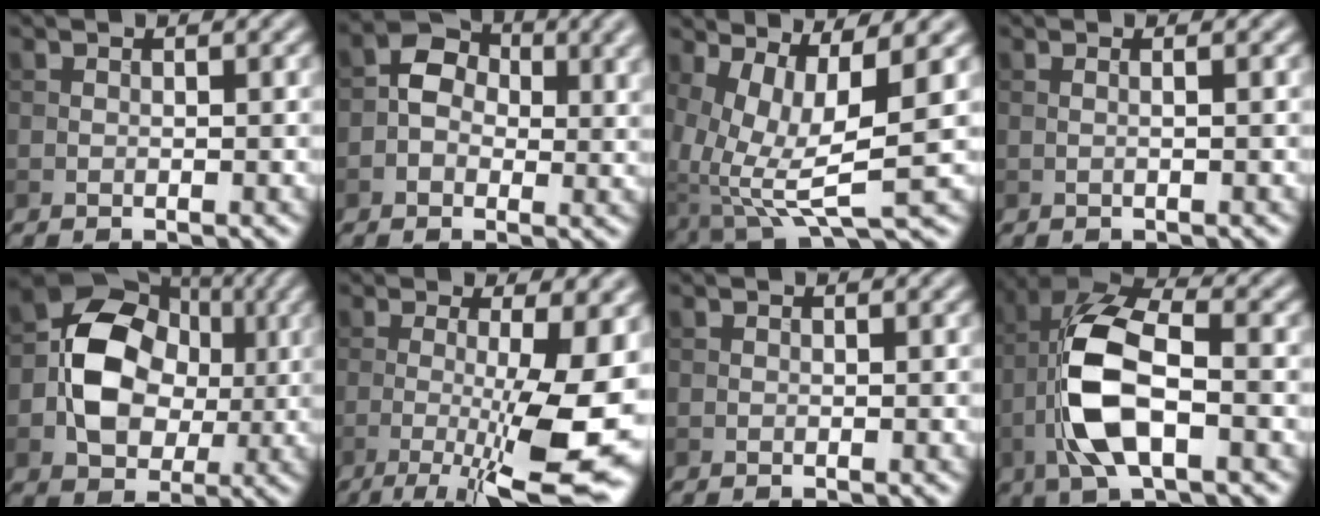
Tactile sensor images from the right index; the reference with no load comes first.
{"total": 4.5, "force": [0.1, 3.3, 3.0], "torque": [-0.038, 0.003, -0.007]}
{"total": 8.8, "force": [0.9, 3.7, 7.9], "torque": [-0.170, -0.025, 0.032]}
{"total": 1.1, "force": [0.2, 0.4, 1.0], "torque": [-0.010, -0.004, -0.007]}
{"total": 8.6, "force": [-0.5, 6.8, 5.3], "torque": [-0.080, 0.006, -0.014]}
{"total": 12.0, "force": [-2.6, 2.7, 11.5], "torque": [-0.168, -0.019, -0.033]}
{"total": 0.0}
{"total": 8.9, "force": [-2.2, 3.8, 7.7], "torque": [-0.168, 0.011, -0.044]}